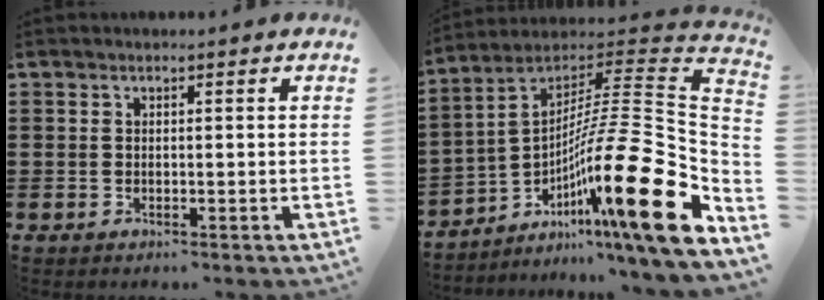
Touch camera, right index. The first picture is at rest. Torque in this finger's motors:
{"motor_torque": [0.90, -0.80, 1.00, 0.17]}